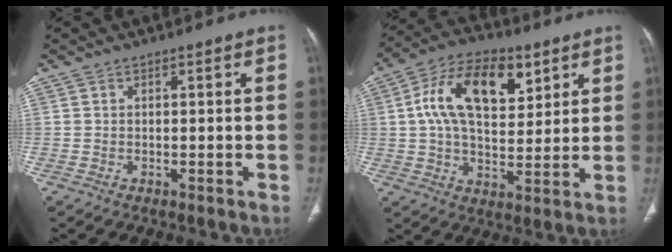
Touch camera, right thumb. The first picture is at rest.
{"total": 16.7, "force": [5.8, 9.3, 12.6], "torque": [-0.188, -0.005, 0.097]}